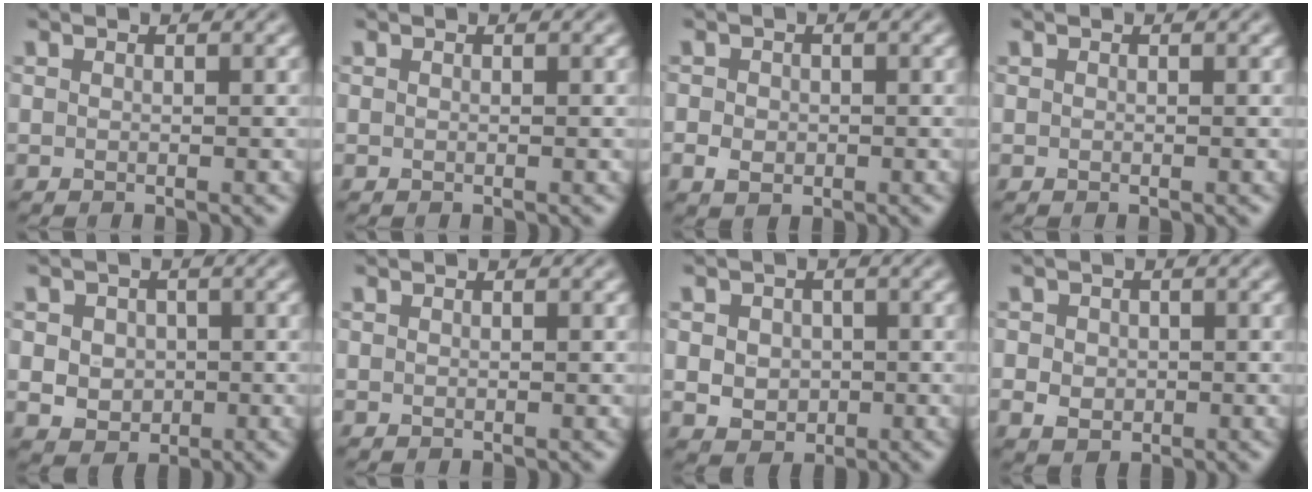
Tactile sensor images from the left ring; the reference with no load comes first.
{"total": 0.0}
{"total": 2.0, "force": [-0.4, 1.7, 1.0], "torque": [-0.017, -0.005, -0.011]}
{"total": 0.0}
{"total": 3.7, "force": [0.1, 3.2, 1.9], "torque": [-0.030, 0.008, -0.009]}
{"total": 0.0}
{"total": 3.4, "force": [0.0, 2.9, 1.7], "torque": [-0.029, 0.004, -0.008]}
{"total": 2.6, "force": [-0.3, 2.3, 1.2], "torque": [-0.020, -0.004, -0.004]}